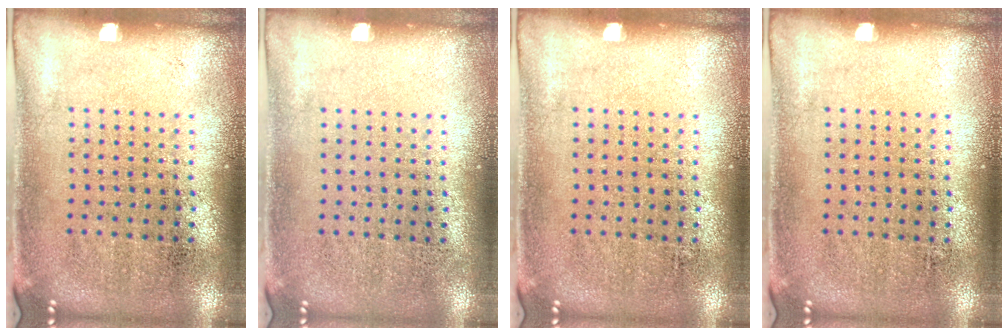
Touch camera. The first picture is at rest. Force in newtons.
{"total": 0.0}
{"total": 0.0}
{"total": 0.0}